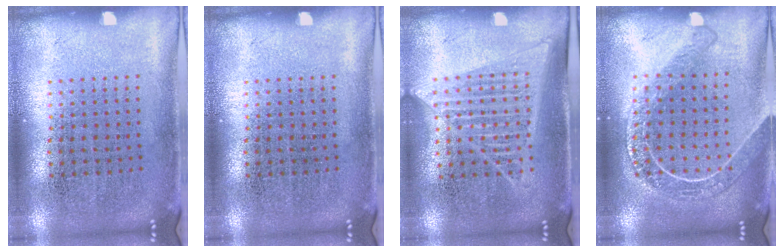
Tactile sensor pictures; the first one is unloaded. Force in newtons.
{"total": 0.0}
{"total": 1.3, "press": 1.2, "slide": 0.5}
{"total": 1.8, "press": 1.6, "slide": 0.8}